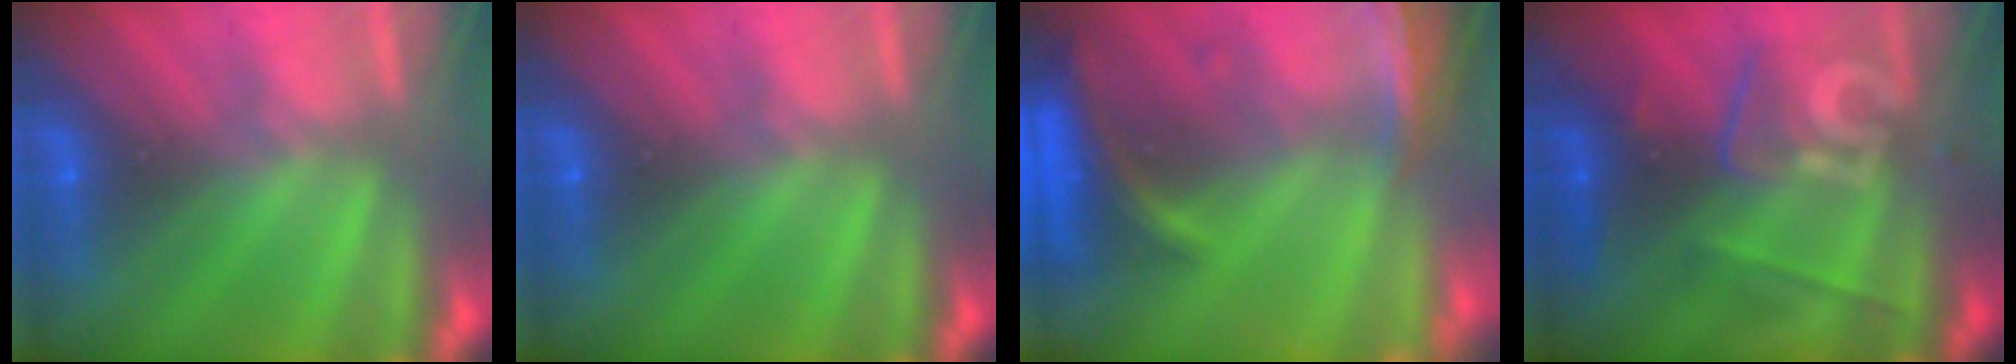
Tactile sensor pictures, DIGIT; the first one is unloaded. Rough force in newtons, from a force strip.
{"total": 0.0}
{"total": 9.4}
{"total": 2.7}